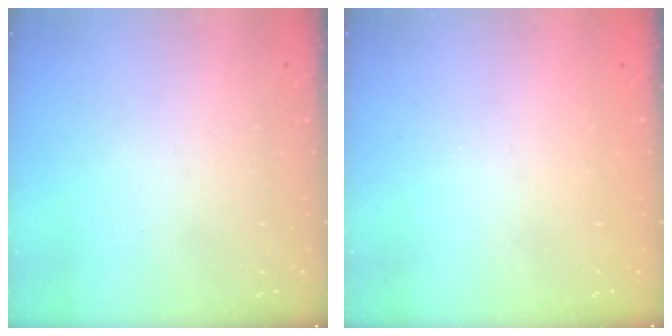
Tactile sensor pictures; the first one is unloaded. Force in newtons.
{"total": 0.9, "press": 0.9, "slide": 0.4}